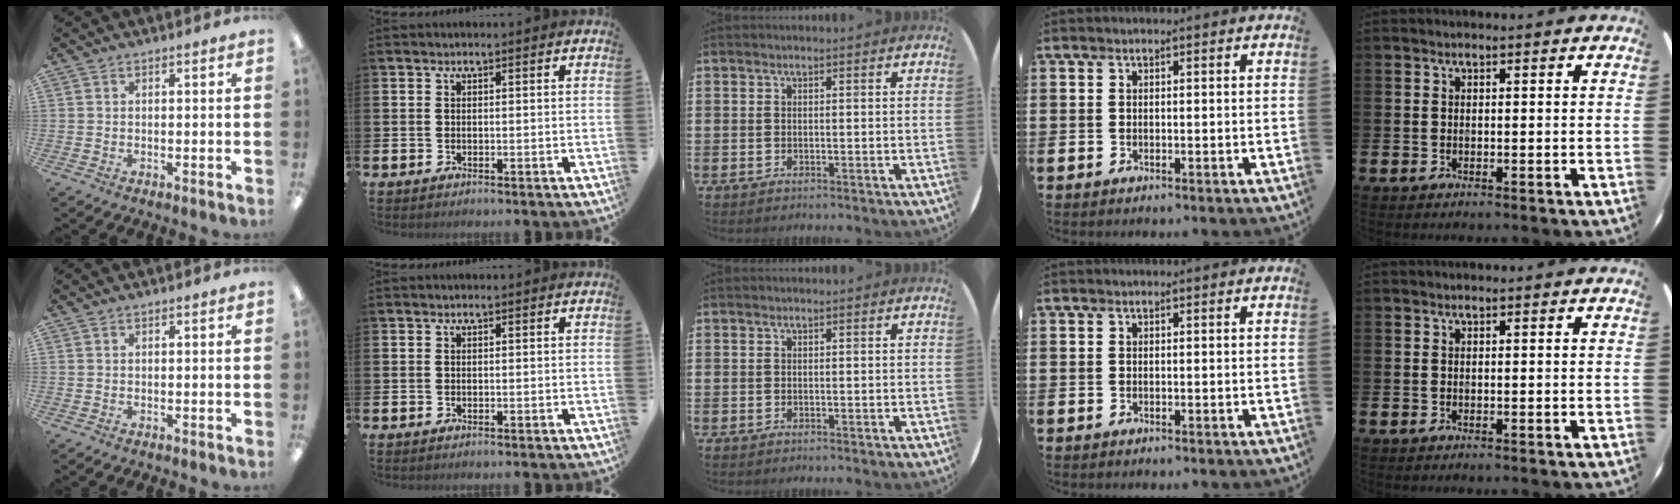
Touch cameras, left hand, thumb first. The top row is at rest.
{}